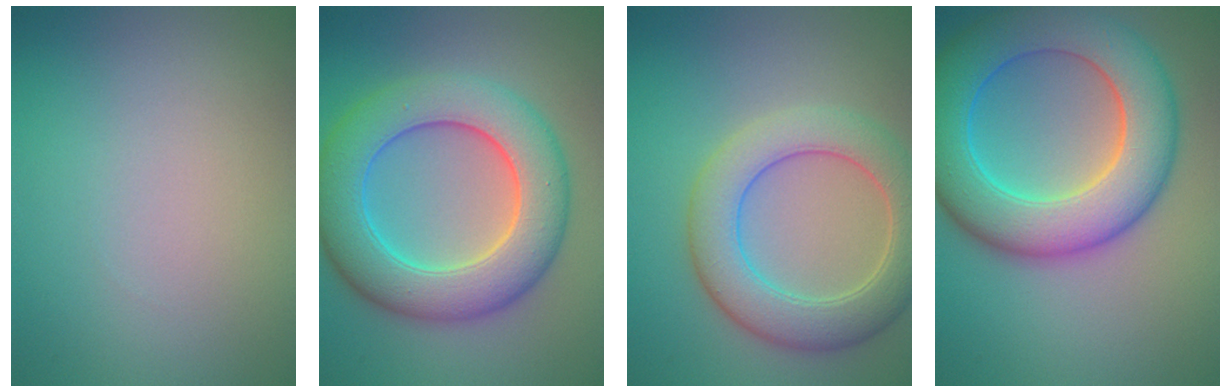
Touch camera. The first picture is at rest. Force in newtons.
{"total": 9.6, "press": 9.6, "slide": 0.4}
{"total": 6.4, "press": 6.4, "slide": 0.5}
{"total": 10.5, "press": 10.5, "slide": 0.2}